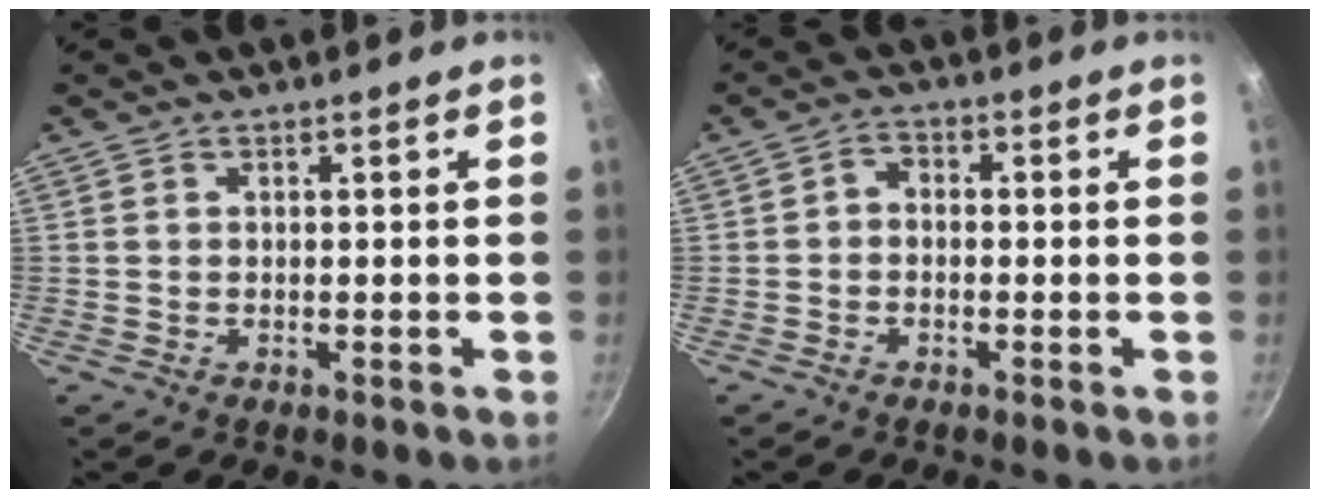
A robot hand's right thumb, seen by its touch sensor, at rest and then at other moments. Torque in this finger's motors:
{"motor_torque": [-0.40, -0.29, 0.11, 0.00, 0.00]}